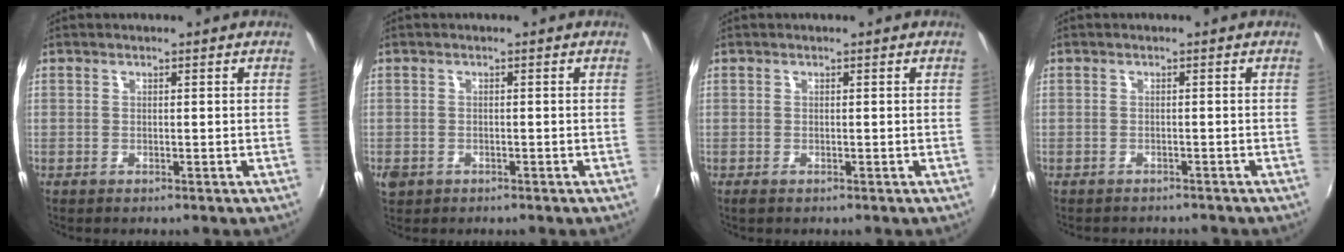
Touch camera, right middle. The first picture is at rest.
{"total": 3.0, "force": [-1.4, 2.2, 1.5], "torque": [-0.035, -0.005, -0.023]}
{"total": 0.5, "force": [-0.3, 0.3, 0.3], "torque": [-0.007, -0.003, -0.006]}
{"total": 2.9, "force": [-2.7, 0.9, 0.7], "torque": [-0.019, -0.013, -0.040]}